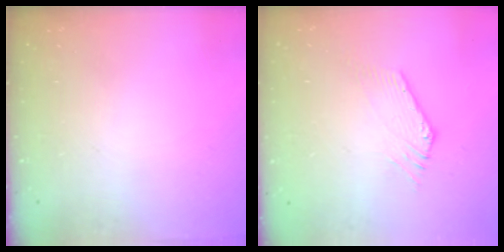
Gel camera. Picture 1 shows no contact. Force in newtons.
{"total": 1.3, "press": 1.3, "slide": 0.1}